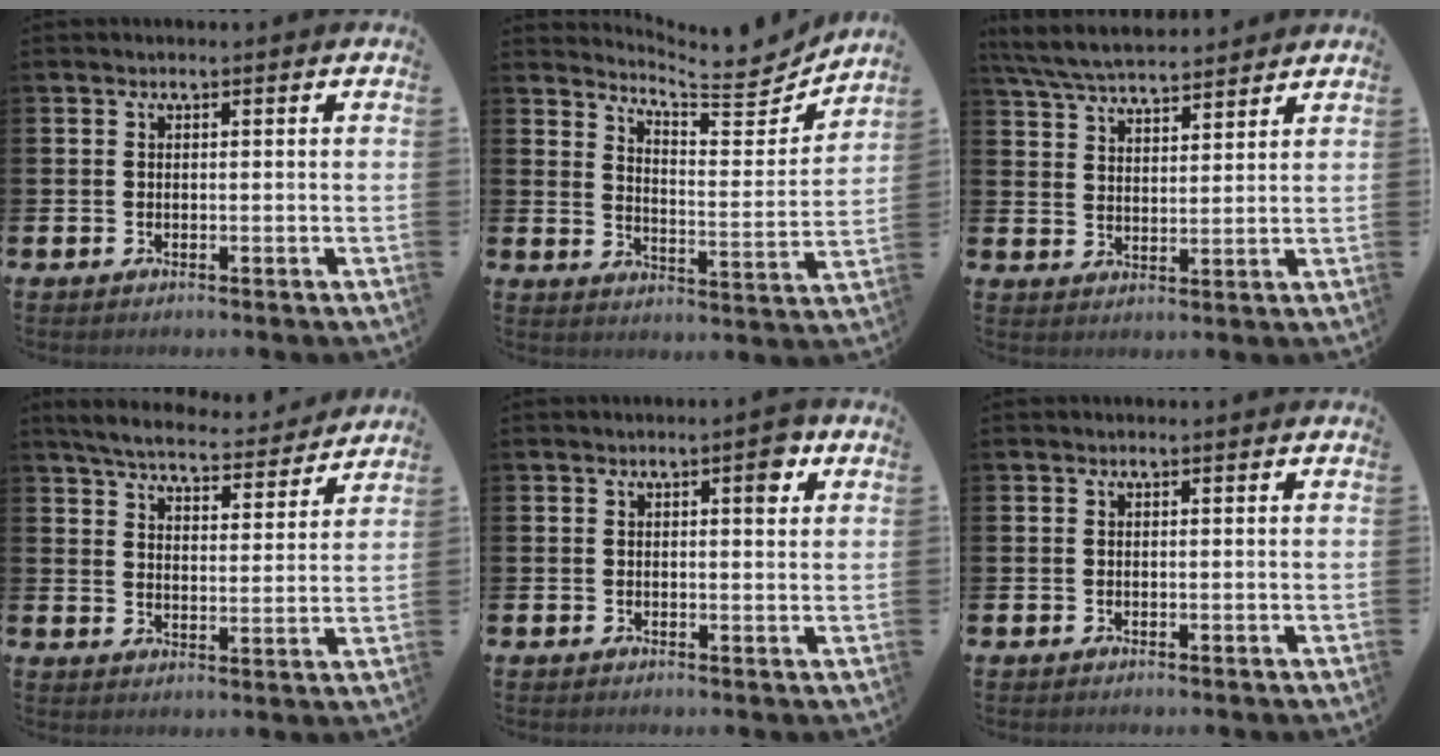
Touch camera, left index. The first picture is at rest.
{"total": 6.2, "force": [6.0, 0.4, 1.5], "torque": [-0.044, -0.055, 0.099]}
{"total": 6.4, "force": [6.2, 0.9, 1.4], "torque": [-0.055, -0.026, 0.114]}
{"total": 6.0, "force": [5.8, 0.9, 1.5], "torque": [-0.050, -0.038, 0.098]}
{"total": 3.0, "force": [1.6, 0.9, 2.4], "torque": [-0.015, -0.005, 0.018]}
{"total": 0.0}